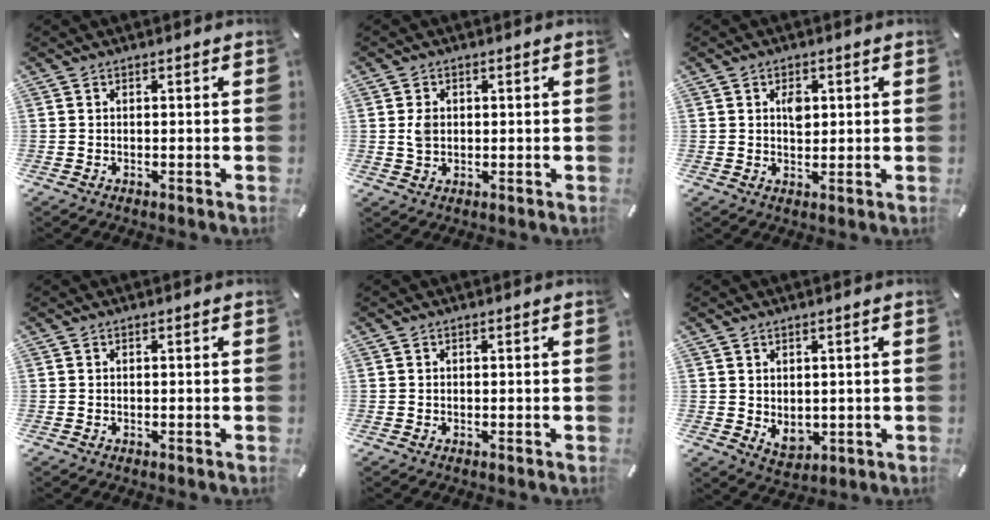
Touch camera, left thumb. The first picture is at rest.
{"total": 3.0, "force": [0.3, 2.4, 1.8], "torque": [-0.036, 0.007, 0.005]}
{"total": 3.5, "force": [0.9, 2.4, 2.4], "torque": [-0.027, -0.002, 0.009]}
{"total": 0.0}
{"total": 0.0}
{"total": 3.6, "force": [1.1, 3.1, 1.4], "torque": [-0.004, -0.009, 0.020]}